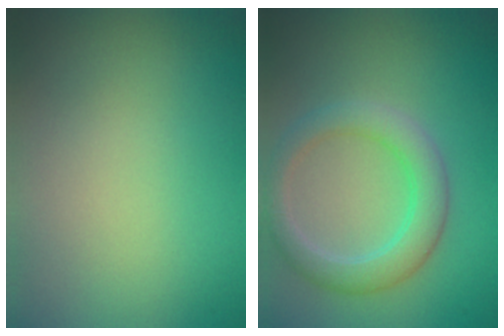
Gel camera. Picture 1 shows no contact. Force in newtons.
{"total": 3.6, "press": 3.6, "slide": 0.1}